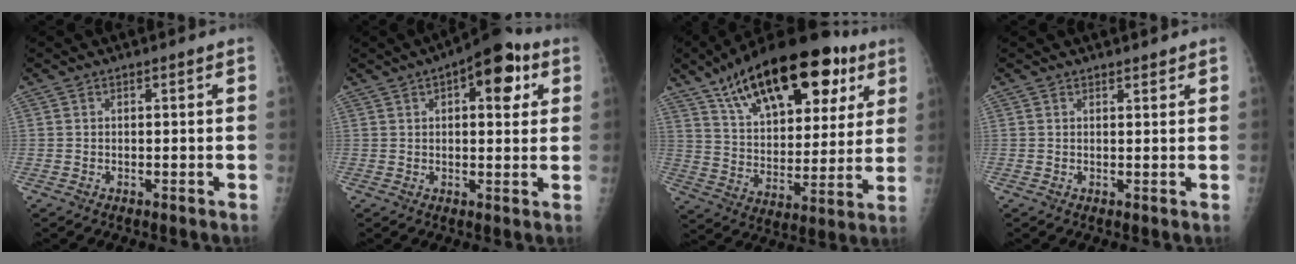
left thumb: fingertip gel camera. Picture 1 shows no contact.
{"total": 11.0, "force": [4.4, 5.0, 8.7], "torque": [-0.083, 0.003, 0.050]}
{"total": 27.3, "force": [15.2, 12.9, 18.6], "torque": [-0.263, -0.021, 0.244]}
{"total": 1.3, "force": [1.1, 0.5, 0.4], "torque": [0.000, -0.008, 0.015]}